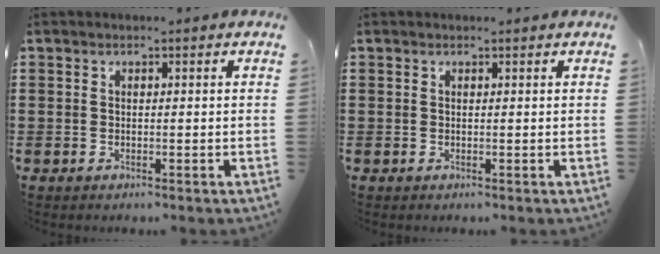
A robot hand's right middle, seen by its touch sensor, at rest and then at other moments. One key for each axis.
{"total": 0.0}